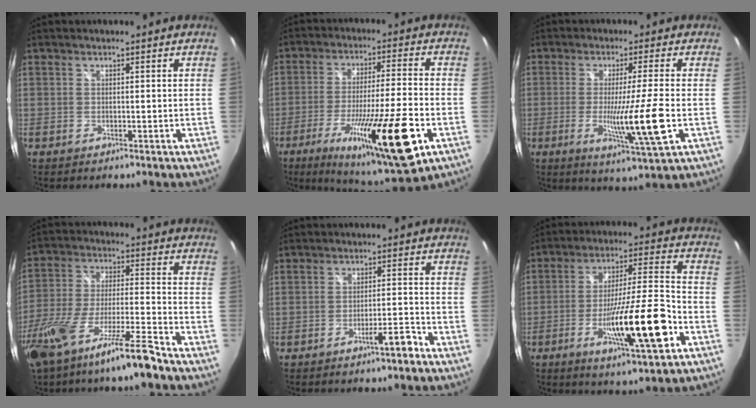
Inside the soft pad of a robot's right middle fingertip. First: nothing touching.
{"total": 21.9, "force": [-9.7, 2.9, 19.4], "torque": [-0.339, -0.050, -0.154]}
{"total": 10.7, "force": [-2.3, -1.4, 10.4], "torque": [-0.174, -0.030, -0.040]}
{"total": 17.6, "force": [-12.9, 1.0, 11.8], "torque": [-0.234, -0.041, -0.225]}
{"total": 3.9, "force": [-2.9, 0.0, 2.5], "torque": [-0.049, 0.000, -0.043]}
{"total": 16.9, "force": [-6.8, 1.5, 15.4], "torque": [-0.272, -0.019, -0.112]}